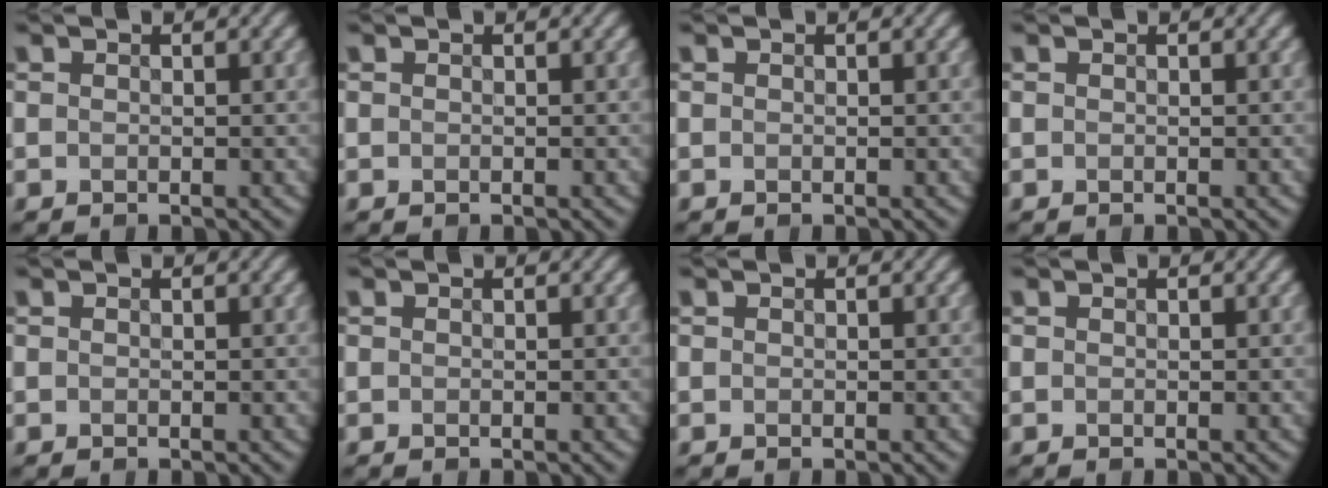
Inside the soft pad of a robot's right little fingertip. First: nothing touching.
{"total": 0.0}
{"total": 0.0}
{"total": 0.0}
{"total": 0.0}
{"total": 0.0}
{"total": 0.0}
{"total": 0.0}